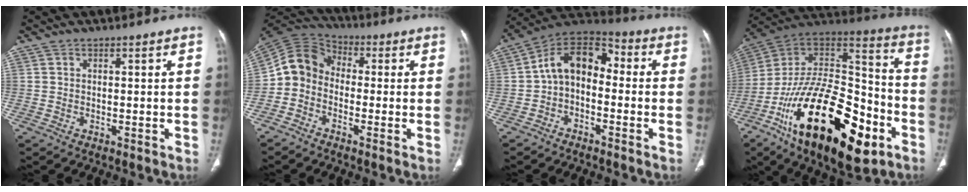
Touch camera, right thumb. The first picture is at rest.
{"total": 8.4, "force": [-1.9, 7.0, 4.3], "torque": [-0.073, 0.042, -0.059]}
{"total": 11.0, "force": [-1.1, 7.3, 8.2], "torque": [-0.114, 0.050, -0.037]}
{"total": 34.9, "force": [-14.4, 16.2, 27.4], "torque": [-0.443, 0.047, -0.227]}